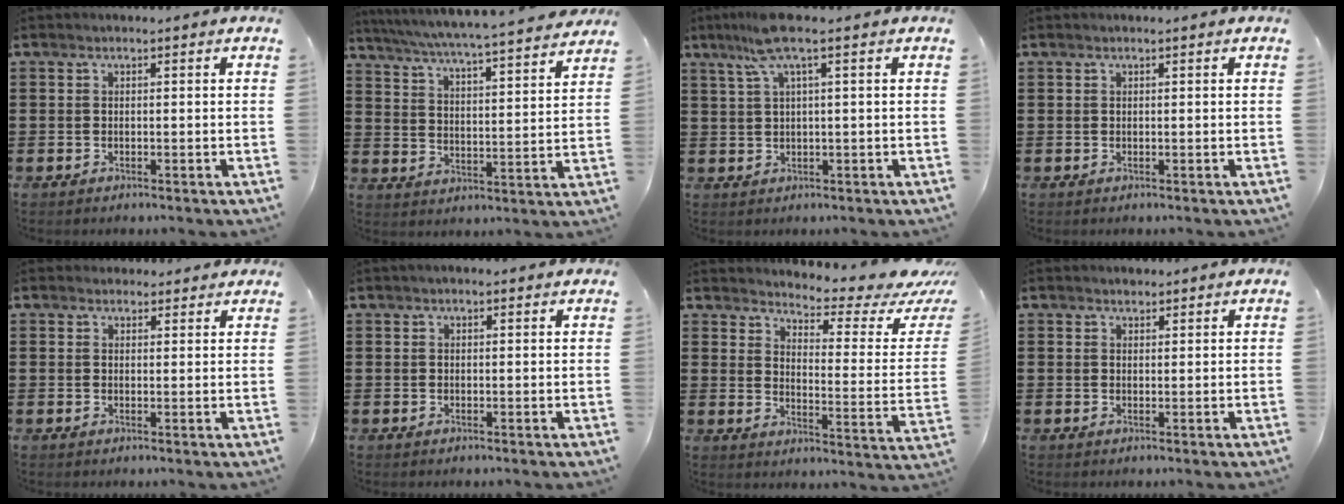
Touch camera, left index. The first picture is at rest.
{"total": 4.8, "force": [4.4, -0.8, 1.8], "torque": [-0.056, -0.040, 0.068]}
{"total": 5.6, "force": [2.6, 0.4, 5.0], "torque": [-0.109, 0.001, 0.044]}
{"total": 0.0}
{"total": 2.1, "force": [1.9, 0.9, 0.1], "torque": [0.001, 0.001, 0.035]}
{"total": 0.8, "force": [0.4, 0.4, 0.5], "torque": [-0.011, 0.005, 0.007]}
{"total": 4.3, "force": [3.7, 0.4, 2.2], "torque": [-0.040, -0.042, 0.053]}
{"total": 1.2, "force": [1.1, 0.5, 0.1], "torque": [-0.004, 0.001, 0.021]}